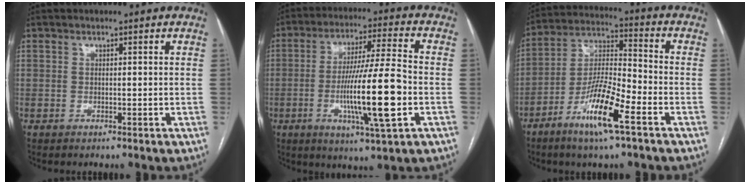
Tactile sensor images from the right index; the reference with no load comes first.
{"total": 14.8, "force": [-3.4, 0.2, 14.4], "torque": [-0.261, -0.011, -0.062]}
{"total": 12.4, "force": [-6.8, 1.3, 10.3], "torque": [-0.205, -0.012, -0.130]}